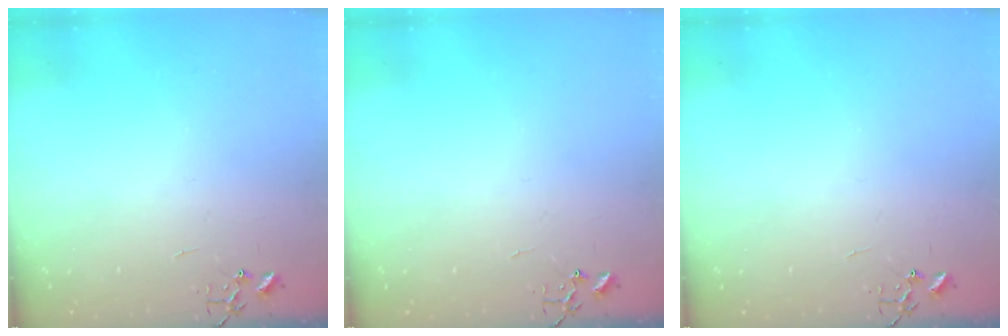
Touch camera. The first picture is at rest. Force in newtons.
{"total": 0.0}
{"total": 0.0}